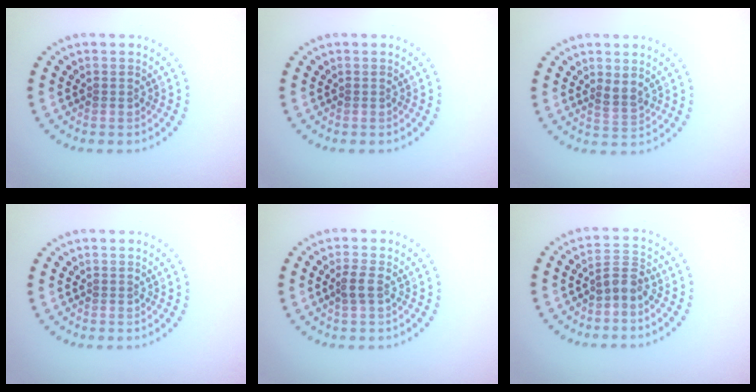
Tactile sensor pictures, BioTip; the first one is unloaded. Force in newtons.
{"total": 0.0}
{"total": 1.5, "press": 1.3, "slide": 0.9}
{"total": 0.0}
{"total": 1.4, "press": 1.3, "slide": 0.4}
{"total": 2.0, "press": 1.7, "slide": 1.1}